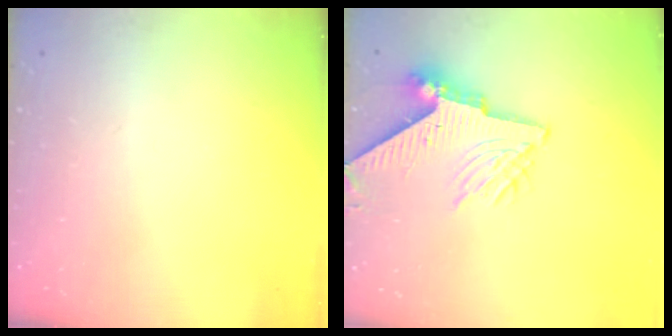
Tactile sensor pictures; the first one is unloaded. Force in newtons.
{"total": 8.7, "press": 8.7, "slide": 1.2}